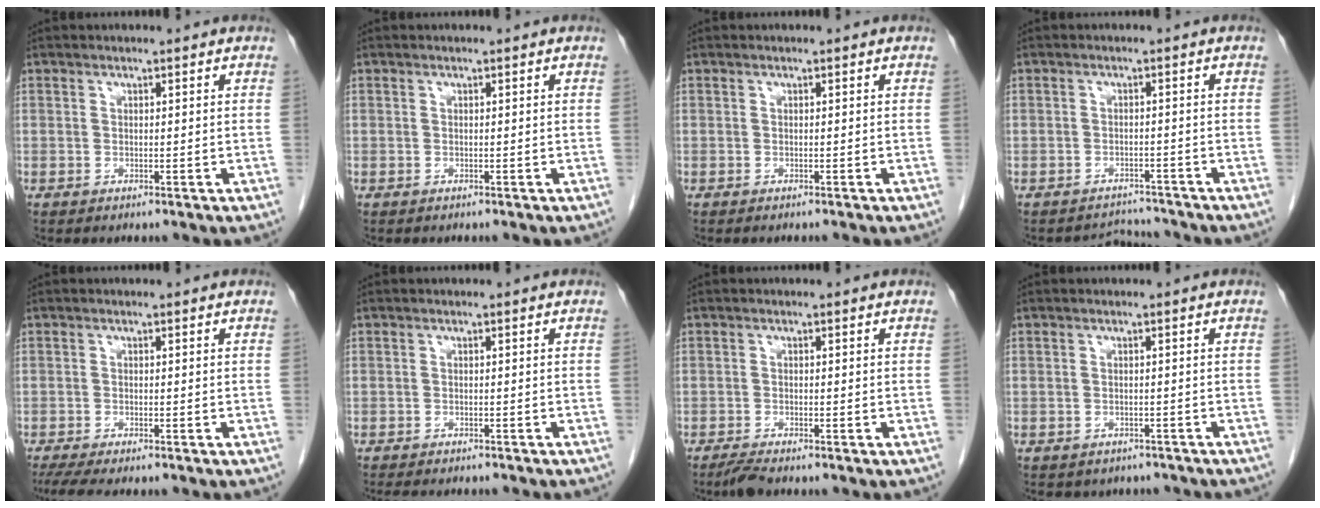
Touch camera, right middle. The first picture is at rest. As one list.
[{"total": 0.0}, {"total": 1.1, "force": [-1.0, 0.1, 0.4], "torque": [-0.006, -0.001, -0.013]}, {"total": 3.1, "force": [-2.8, 0.6, -1.3], "torque": [0.020, 0.007, -0.041]}, {"total": 6.7, "force": [-5.6, 0.9, 3.7], "torque": [-0.050, -0.014, -0.087]}, {"total": 8.2, "force": [-7.3, 1.7, 3.5], "torque": [-0.041, -0.006, -0.092]}, {"total": 2.0, "force": [-1.8, 0.1, 1.0], "torque": [-0.028, -0.007, -0.035]}, {"total": 5.2, "force": [-4.5, 2.5, 0.4], "torque": [0.002, 0.008, -0.049]}]